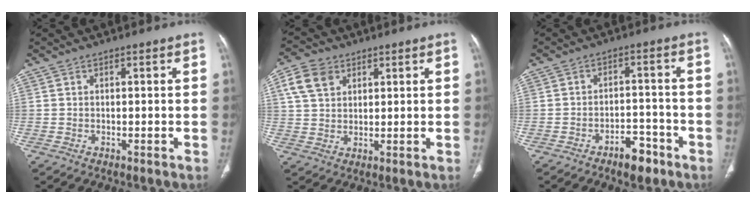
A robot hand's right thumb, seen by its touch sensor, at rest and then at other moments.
{"total": 7.0, "force": [3.1, 5.1, 3.7], "torque": [-0.058, -0.001, 0.061]}
{"total": 6.2, "force": [-4.0, 3.0, 3.5], "torque": [-0.038, 0.030, -0.057]}